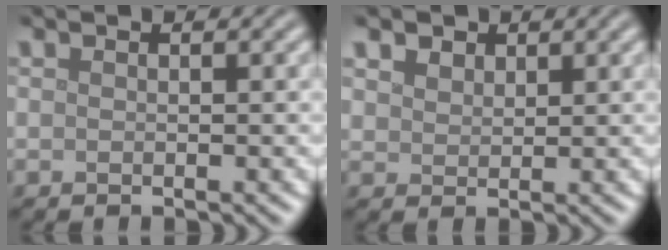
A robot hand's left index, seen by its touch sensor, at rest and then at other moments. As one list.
[{"total": 2.6, "force": [1.8, 1.6, 0.9], "torque": [-0.028, 0.002, 0.033]}]